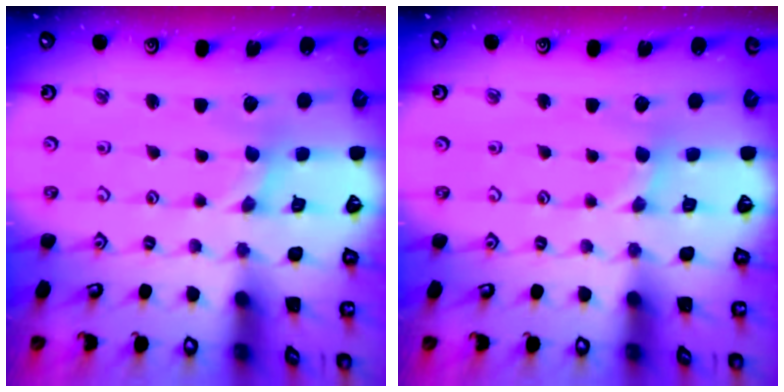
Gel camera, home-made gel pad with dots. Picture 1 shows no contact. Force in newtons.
{"total": 1.7, "press": 1.7, "slide": 0.3}